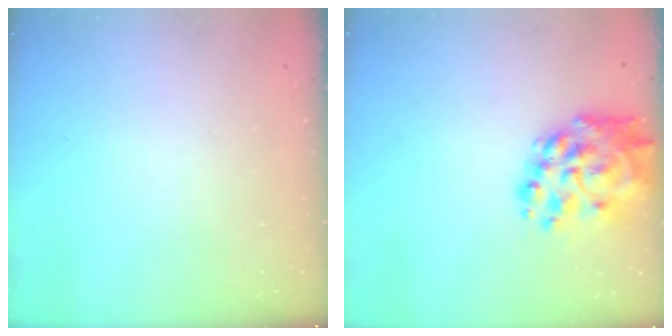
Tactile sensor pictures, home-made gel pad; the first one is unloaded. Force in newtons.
{"total": 13.7, "press": 13.0, "slide": 4.4}